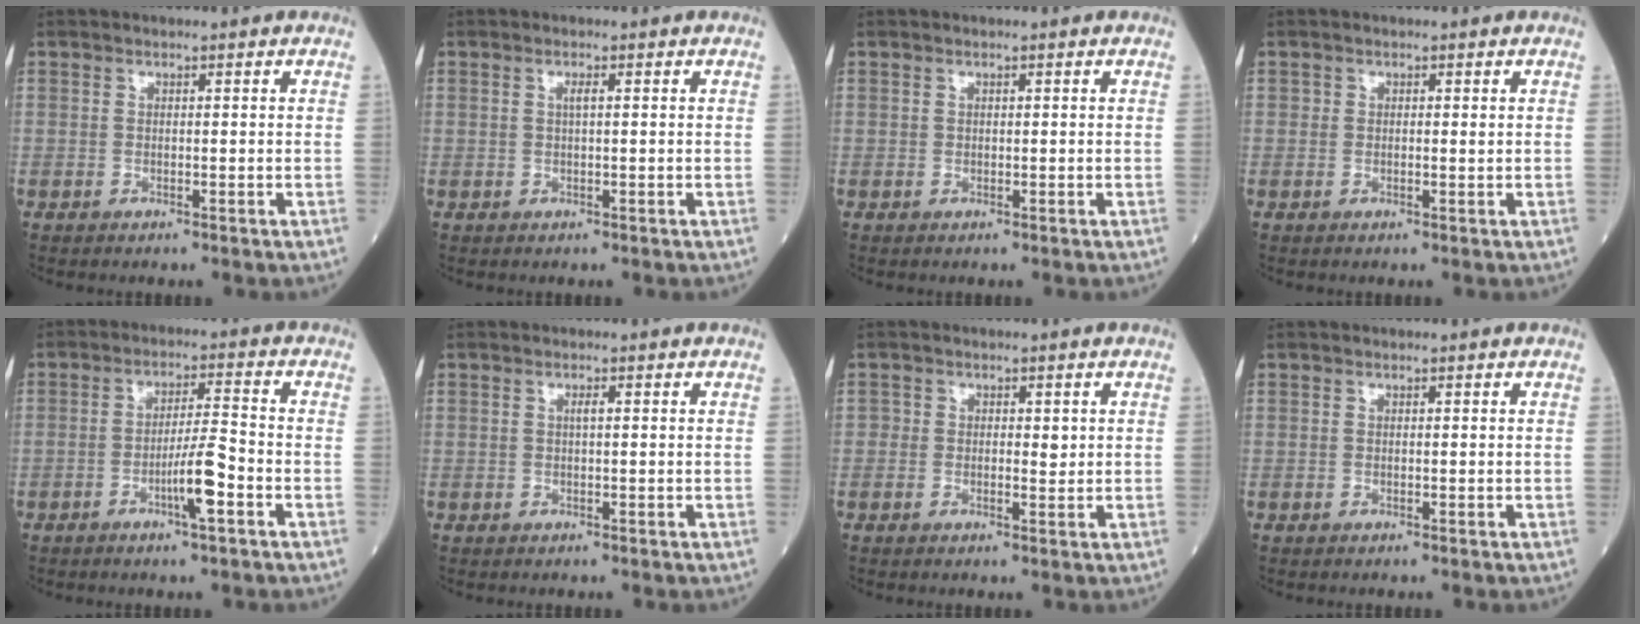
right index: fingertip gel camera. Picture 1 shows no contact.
{"total": 1.0, "force": [0.3, 0.1, 1.0], "torque": [-0.021, 0.002, 0.004]}
{"total": 0.0}
{"total": 0.5, "force": [0.1, 0.3, 0.4], "torque": [-0.005, 0.000, -0.001]}
{"total": 6.0, "force": [-2.6, 0.1, 5.4], "torque": [-0.099, 0.000, -0.048]}
{"total": 0.8, "force": [0.2, 0.1, 0.8], "torque": [-0.017, 0.002, 0.002]}
{"total": 1.9, "force": [0.1, 1.3, 1.5], "torque": [-0.013, 0.001, -0.002]}
{"total": 0.0}